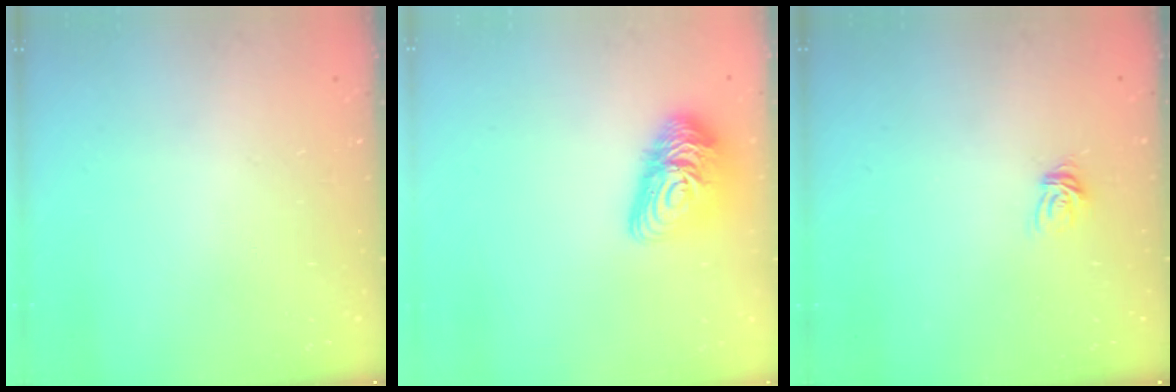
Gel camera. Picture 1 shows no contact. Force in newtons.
{"total": 13.8, "press": 13.8, "slide": 0.9}
{"total": 5.0, "press": 5.0, "slide": 0.4}